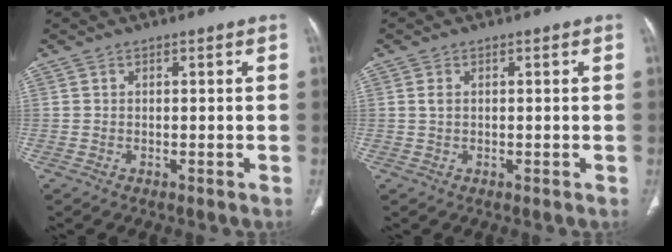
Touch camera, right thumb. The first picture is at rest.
{"total": 1.2, "force": [0.1, 0.8, 0.9], "torque": [-0.017, 0.002, 0.001]}